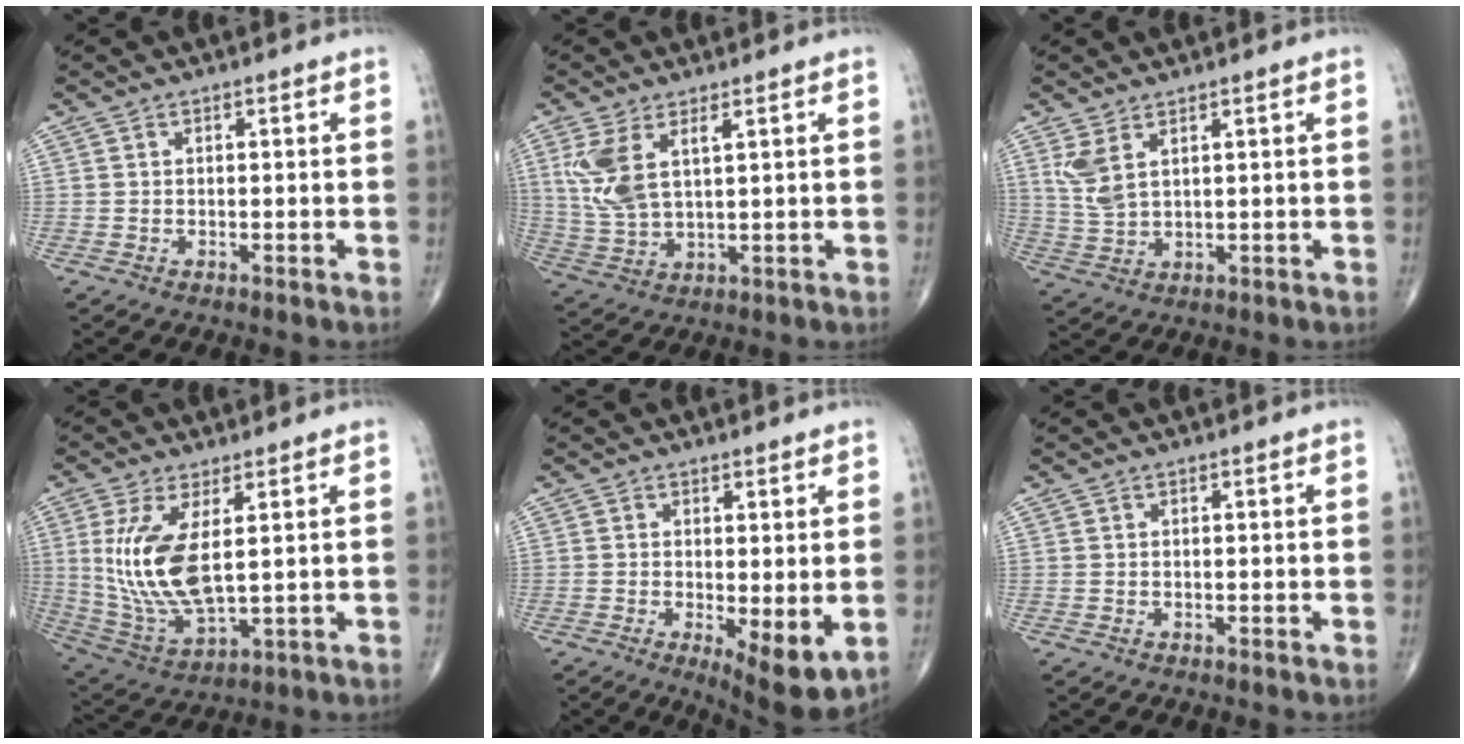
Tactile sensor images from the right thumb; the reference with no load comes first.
{"total": 8.6, "force": [3.2, 3.7, 7.1], "torque": [-0.158, -0.010, 0.075]}
{"total": 5.1, "force": [2.5, 2.2, 4.0], "torque": [-0.090, -0.009, 0.063]}
{"total": 13.9, "force": [2.5, 5.6, 12.4], "torque": [-0.264, -0.024, 0.068]}
{"total": 8.2, "force": [-1.4, 2.8, 7.6], "torque": [-0.110, -0.025, -0.015]}
{"total": 0.0}